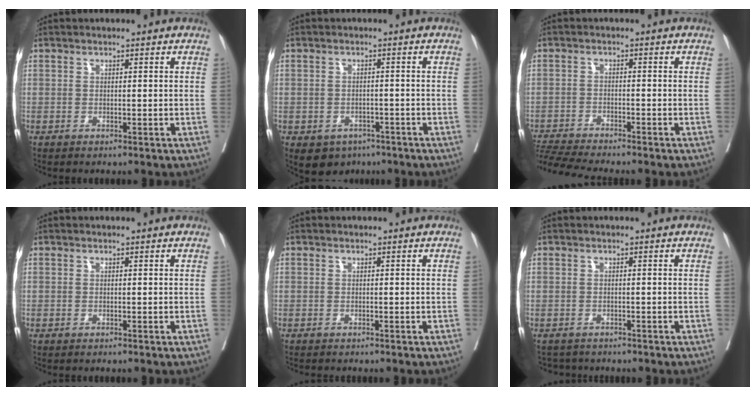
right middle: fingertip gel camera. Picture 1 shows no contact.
{"total": 5.2, "force": [-3.3, 3.8, 1.3], "torque": [-0.020, 0.002, -0.042]}
{"total": 7.8, "force": [-7.4, -1.0, 2.4], "torque": [-0.046, -0.013, -0.127]}
{"total": 0.0}
{"total": 1.7, "force": [-1.5, 0.2, 0.6], "torque": [-0.016, -0.005, -0.020]}
{"total": 3.0, "force": [-2.8, 1.0, -0.1], "torque": [-0.002, -0.007, -0.044]}